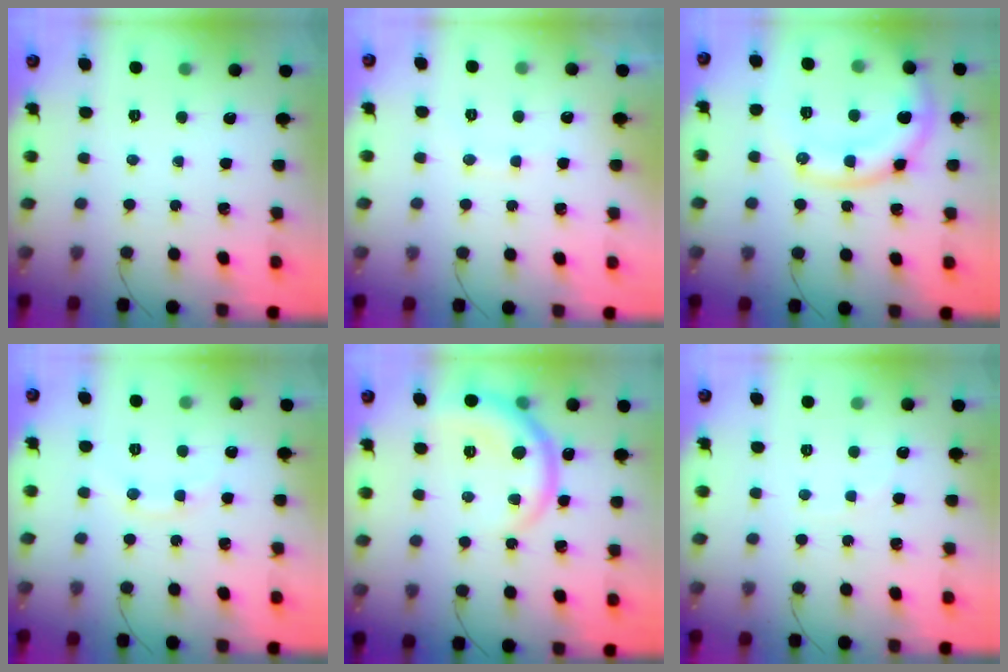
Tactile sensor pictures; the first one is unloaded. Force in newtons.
{"total": 6.0, "press": 5.9, "slide": 0.9}
{"total": 13.6, "press": 13.6, "slide": 0.6}
{"total": 8.4, "press": 8.3, "slide": 1.3}
{"total": 10.6, "press": 10.5, "slide": 0.7}
{"total": 2.7, "press": 2.6, "slide": 0.5}